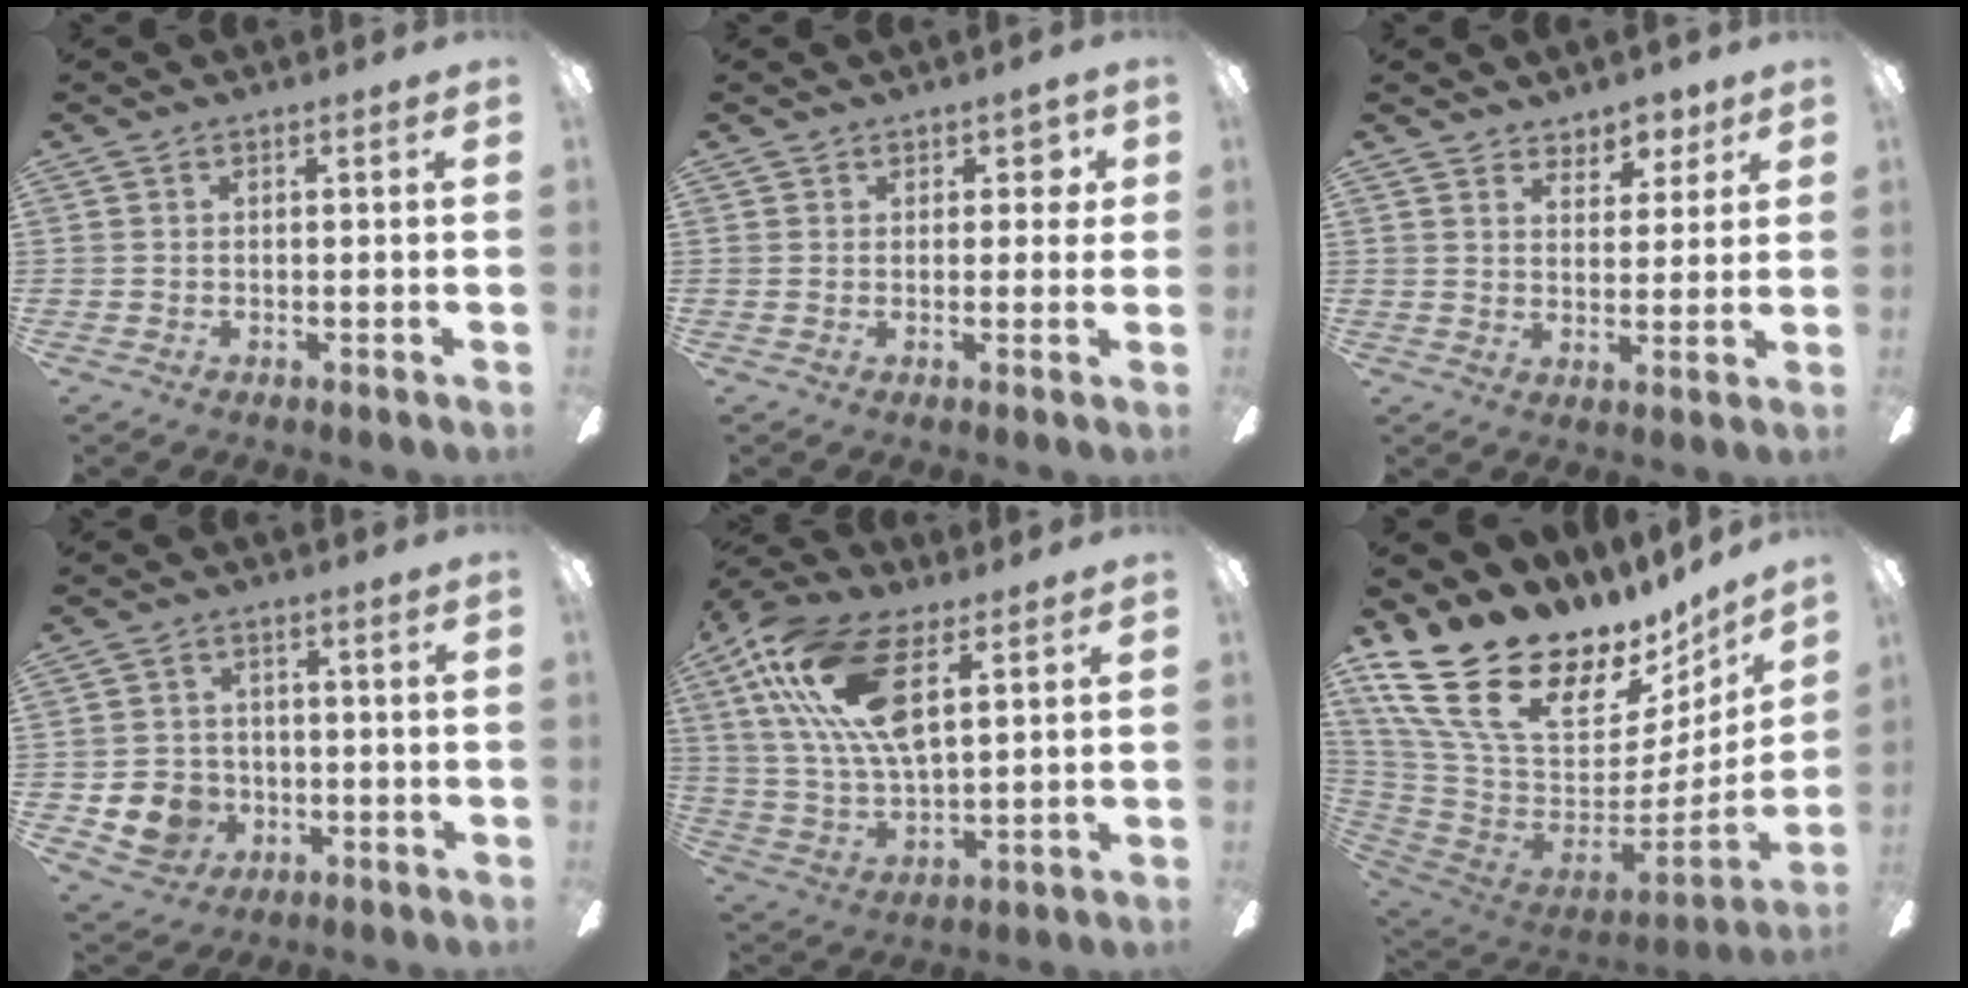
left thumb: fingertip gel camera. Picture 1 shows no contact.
{"total": 3.4, "force": [1.9, 2.4, 1.5], "torque": [-0.009, -0.002, 0.030]}
{"total": 5.4, "force": [4.3, 3.2, 0.6], "torque": [0.001, -0.024, 0.075]}
{"total": 8.0, "force": [-2.6, 7.1, 2.5], "torque": [-0.066, 0.018, -0.043]}
{"total": 20.5, "force": [8.9, 9.6, 15.7], "torque": [-0.337, -0.014, 0.153]}
{"total": 25.2, "force": [15.8, 12.6, 15.2], "torque": [-0.287, -0.123, 0.310]}